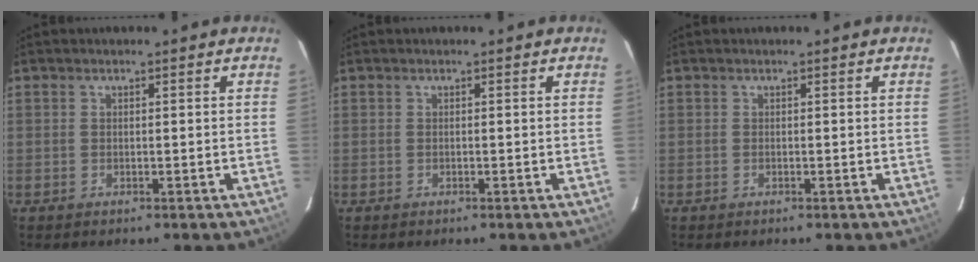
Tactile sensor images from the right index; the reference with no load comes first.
{"total": 0.0}
{"total": 0.0}